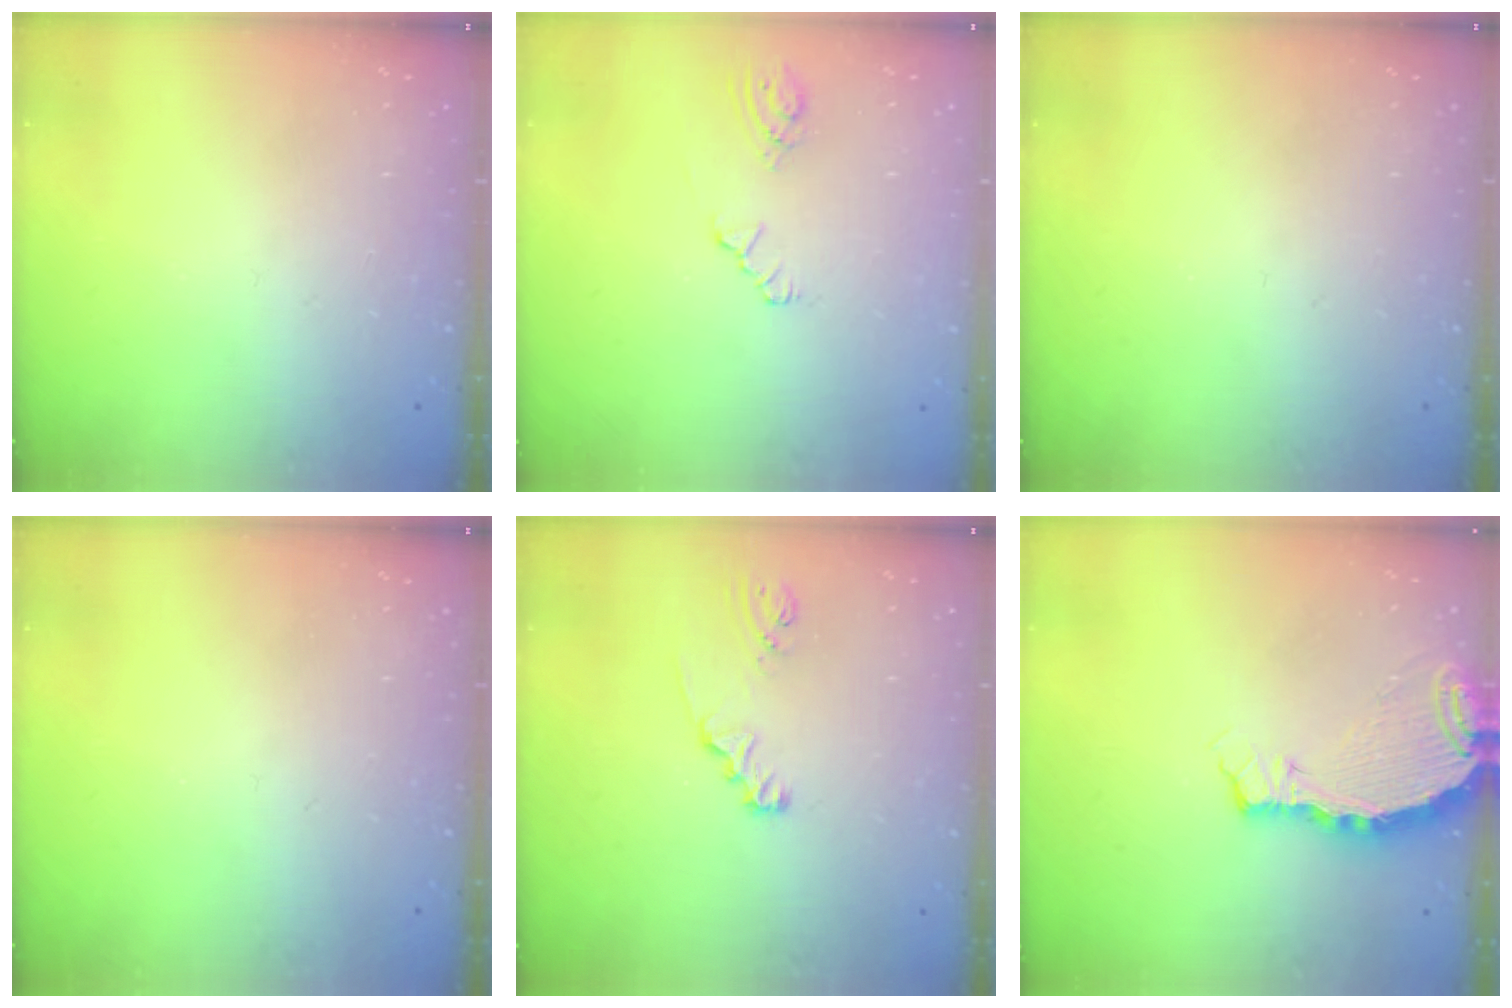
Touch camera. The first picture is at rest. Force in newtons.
{"total": 3.7, "press": 3.7, "slide": 0.5}
{"total": 0.0}
{"total": 0.0}
{"total": 2.1, "press": 2.1, "slide": 0.2}
{"total": 5.3, "press": 5.3, "slide": 0.6}